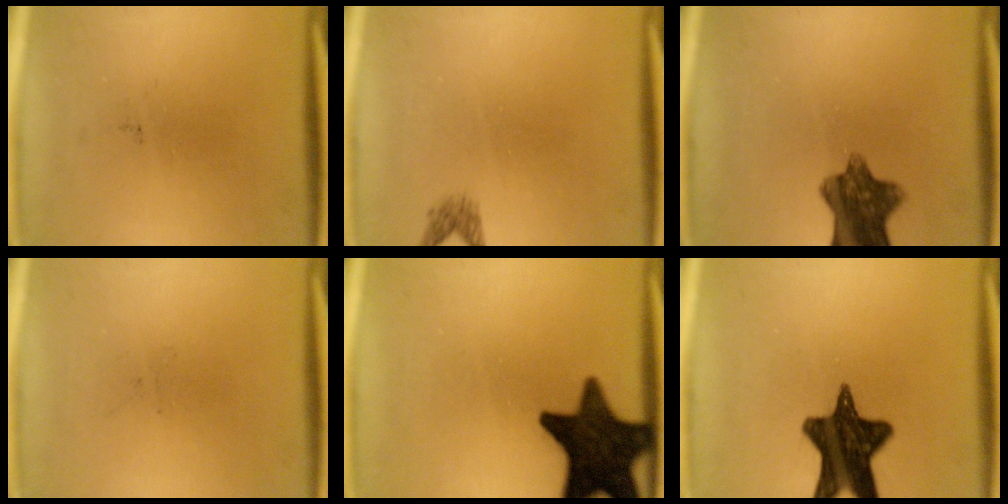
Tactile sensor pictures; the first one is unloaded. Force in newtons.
{"total": 1.3}
{"total": 8.9}
{"total": 0.0}
{"total": 16.4}
{"total": 14.3}